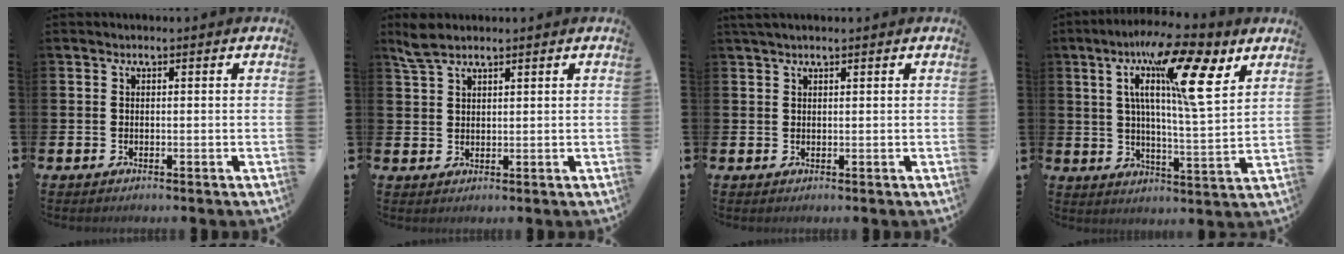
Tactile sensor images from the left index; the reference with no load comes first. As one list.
[{"total": 3.6, "force": [3.1, 1.2, 1.3], "torque": [-0.032, -0.003, 0.058]}, {"total": 1.5, "force": [1.3, 0.2, 0.7], "torque": [-0.014, 0.003, 0.023]}, {"total": 14.9, "force": [9.1, 2.4, 11.6], "torque": [-0.219, -0.034, 0.144]}]